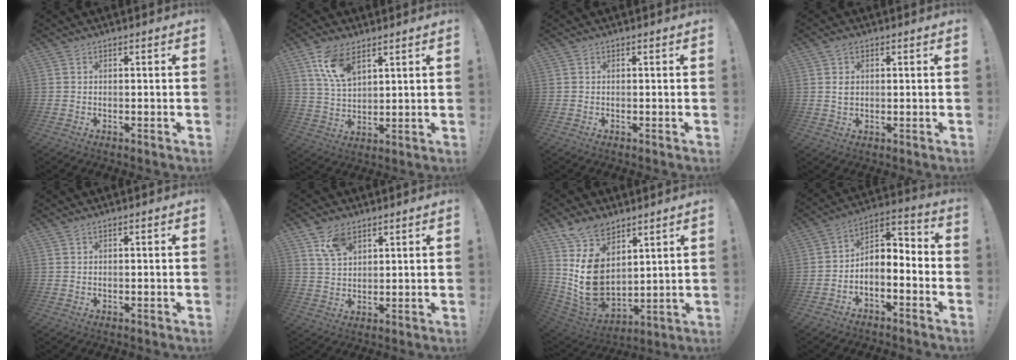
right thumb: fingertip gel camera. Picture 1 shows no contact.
{"total": 10.8, "force": [6.4, 5.6, 6.6], "torque": [-0.124, -0.017, 0.123]}
{"total": 0.0}
{"total": 2.6, "force": [1.0, 1.9, 1.6], "torque": [-0.019, 0.000, 0.015]}
{"total": 0.7, "force": [0.7, 0.2, 0.0], "torque": [-0.003, 0.002, 0.013]}
{"total": 8.5, "force": [5.3, 5.1, 4.3], "torque": [-0.079, -0.015, 0.104]}
{"total": 15.8, "force": [5.4, 10.8, 10.2], "torque": [-0.213, -0.040, 0.108]}
{"total": 4.1, "force": [-2.7, 2.9, 1.2], "torque": [-0.011, 0.003, -0.046]}